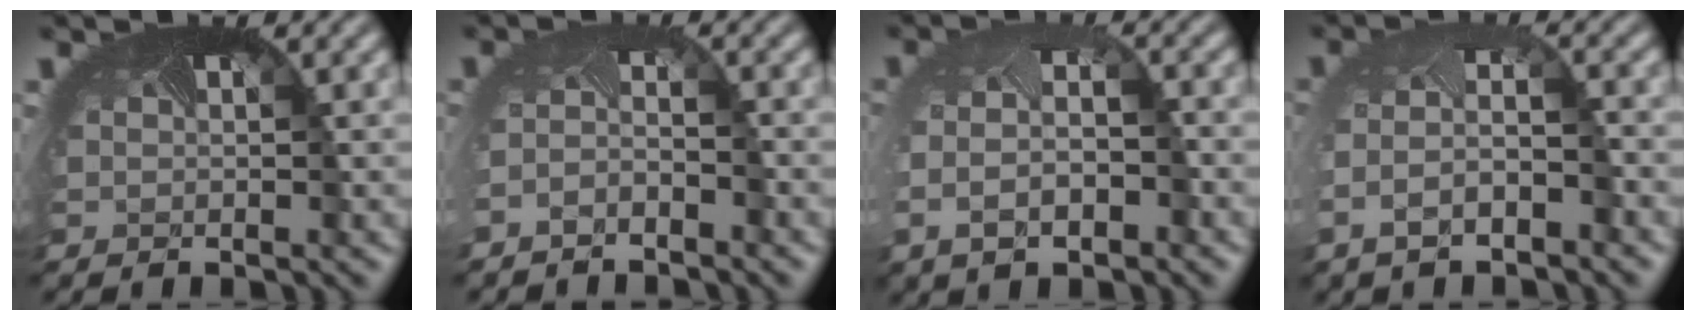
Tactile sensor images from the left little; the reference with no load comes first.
{"total": 2.0, "force": [-1.9, -0.1, 0.1], "torque": [-0.017, -0.009, -0.041]}
{"total": 4.6, "force": [-1.4, 2.3, 3.7], "torque": [-0.078, -0.013, -0.019]}
{"total": 3.7, "force": [-2.2, 1.2, 2.8], "torque": [-0.063, -0.009, -0.041]}